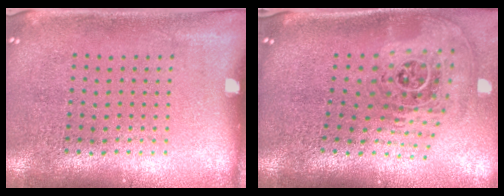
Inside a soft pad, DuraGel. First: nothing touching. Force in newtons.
{"total": 2.4, "press": 1.7, "slide": 1.7}